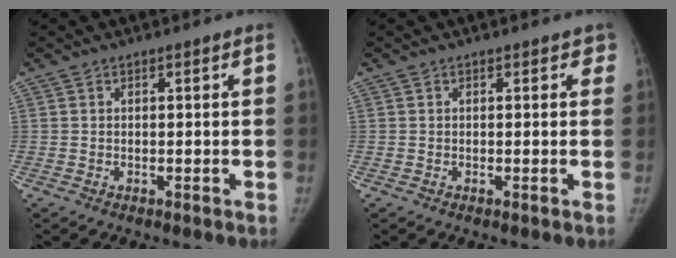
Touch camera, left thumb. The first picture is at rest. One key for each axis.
{"total": 1.1, "fx": 0.6, "fy": 0.8, "fz": 0.5, "tx": 0.015, "ty": 0.000, "tz": -0.002}